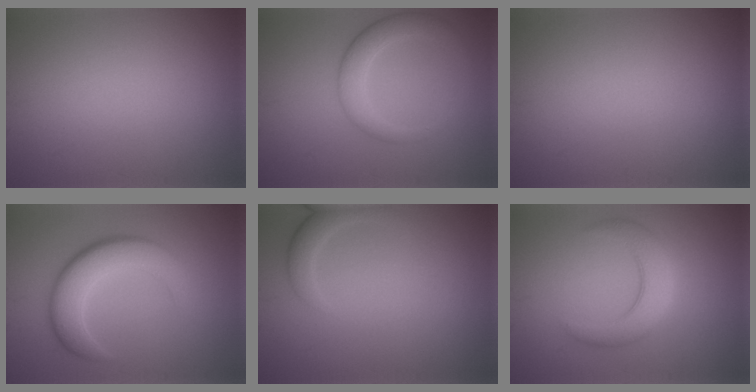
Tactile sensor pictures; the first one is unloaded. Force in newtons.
{"total": 3.5, "press": 3.5, "slide": 0.2}
{"total": 0.0}
{"total": 6.2, "press": 6.2, "slide": 0.3}
{"total": 2.2, "press": 2.2, "slide": 0.2}
{"total": 4.2, "press": 4.2, "slide": 0.1}